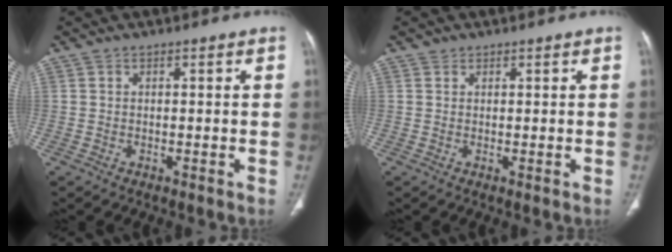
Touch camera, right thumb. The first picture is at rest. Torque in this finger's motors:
{"motor_torque": [-0.72, -0.07, 0.28, 0.11, -0.01]}